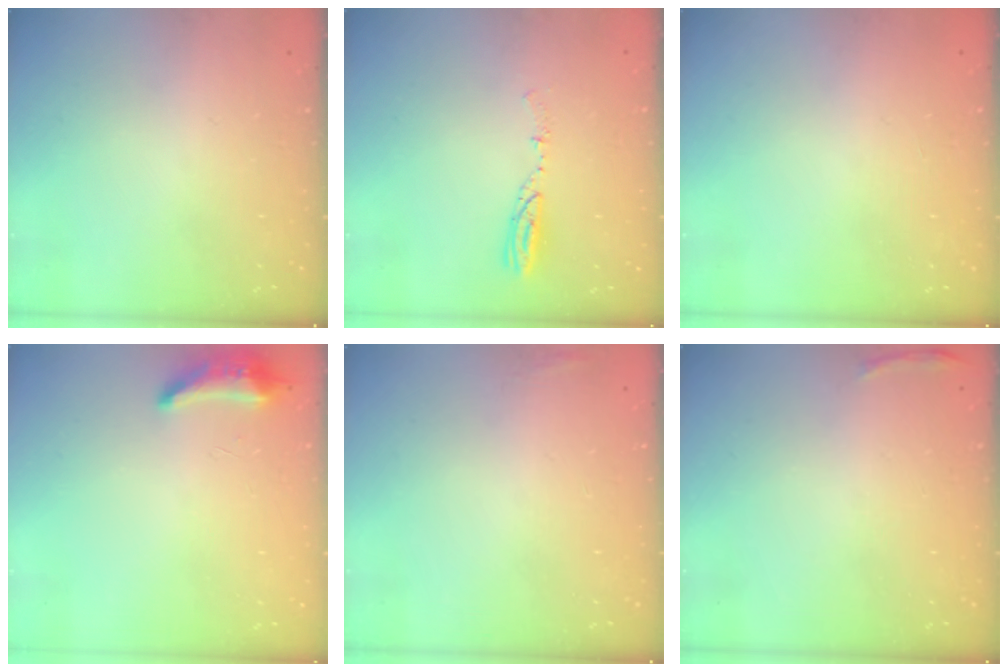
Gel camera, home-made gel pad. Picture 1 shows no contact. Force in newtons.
{"total": 4.5, "press": 4.3, "slide": 1.0}
{"total": 0.9, "press": 0.0, "slide": 0.9}
{"total": 8.3, "press": 8.1, "slide": 1.8}
{"total": 9.7, "press": 4.2, "slide": 8.8}
{"total": 4.0, "press": 3.7, "slide": 1.6}